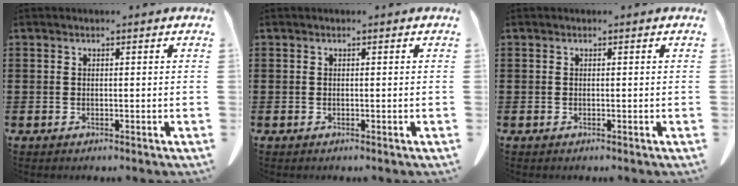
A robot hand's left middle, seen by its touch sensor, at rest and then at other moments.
{"total": 0.0}
{"total": 0.0}